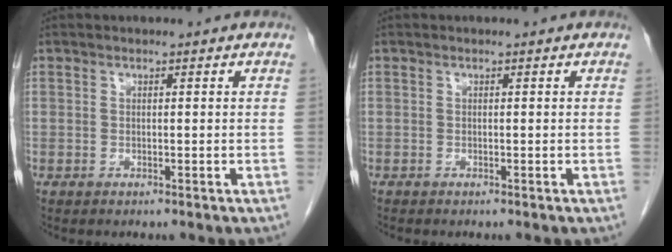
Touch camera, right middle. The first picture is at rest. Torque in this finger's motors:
{"motor_torque": [0.37, -0.18, -0.06, -0.01]}